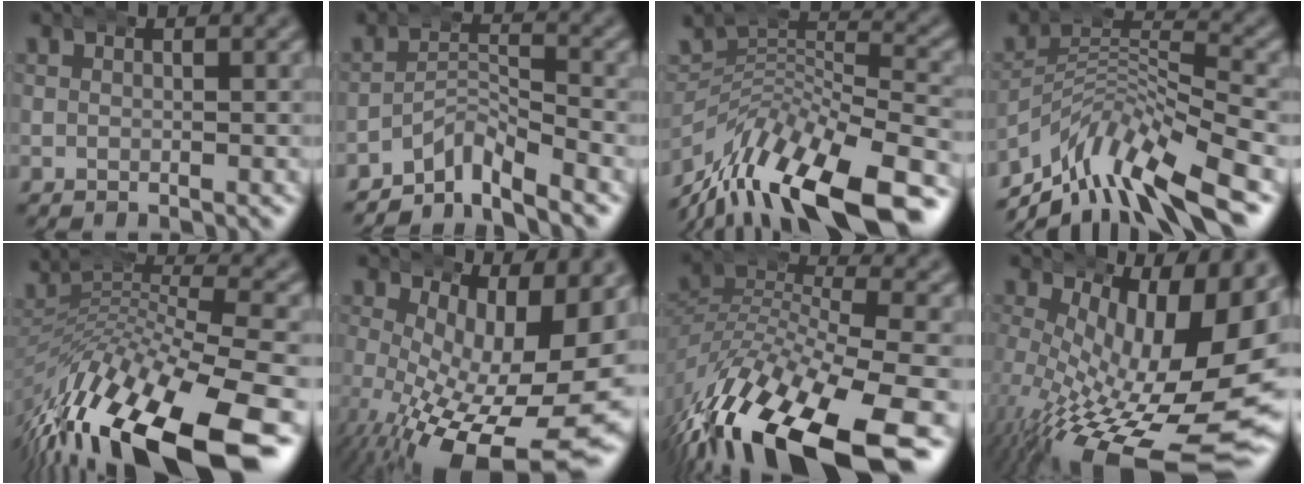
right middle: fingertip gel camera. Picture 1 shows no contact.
{"total": 5.7, "force": [-4.9, 2.2, 2.0], "torque": [-0.017, -0.007, -0.091]}
{"total": 10.7, "force": [-7.0, 4.6, 6.6], "torque": [-0.092, -0.007, -0.114]}
{"total": 8.9, "force": [-4.9, 4.4, 6.0], "torque": [-0.084, -0.003, -0.089]}
{"total": 11.9, "force": [-5.4, 4.8, 9.5], "torque": [-0.161, -0.014, -0.072]}
{"total": 11.5, "force": [-3.6, 4.7, 9.8], "torque": [-0.150, -0.051, -0.024]}
{"total": 12.6, "force": [-6.4, 5.6, 9.3], "torque": [-0.176, -0.031, -0.079]}
{"total": 14.2, "force": [-2.4, 6.3, 12.4], "torque": [-0.196, -0.049, -0.004]}